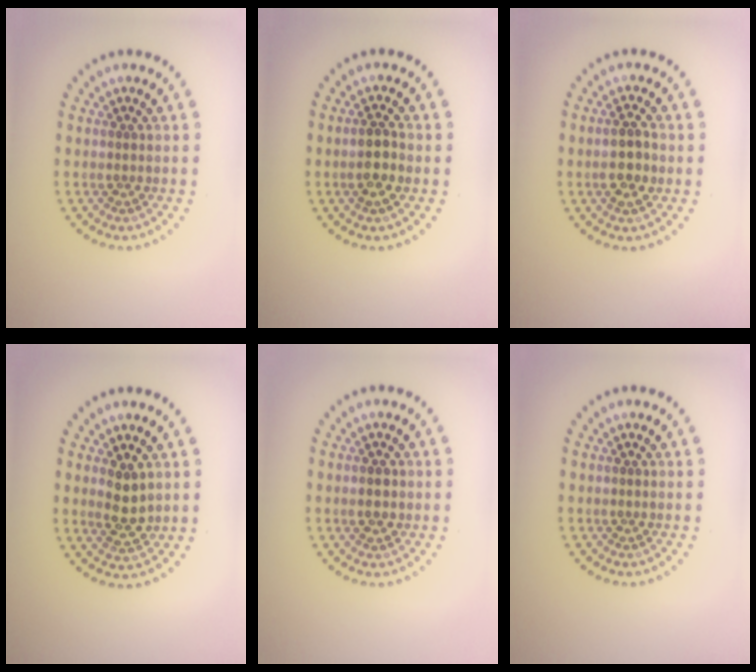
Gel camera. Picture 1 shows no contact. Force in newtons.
{"total": 2.5, "press": 2.4, "slide": 0.6}
{"total": 2.8, "press": 2.8, "slide": 0.5}
{"total": 2.9, "press": 2.8, "slide": 0.9}
{"total": 2.1, "press": 2.1, "slide": 0.2}
{"total": 0.0}